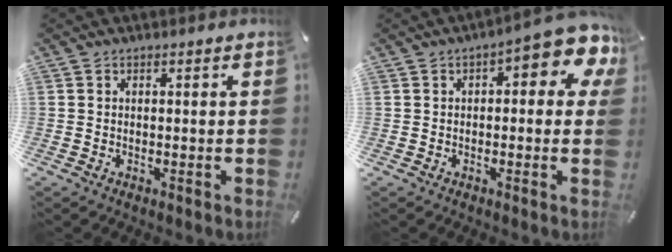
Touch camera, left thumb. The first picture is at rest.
{"total": 9.1, "force": [3.5, 3.6, 7.6], "torque": [-0.097, -0.025, 0.055]}